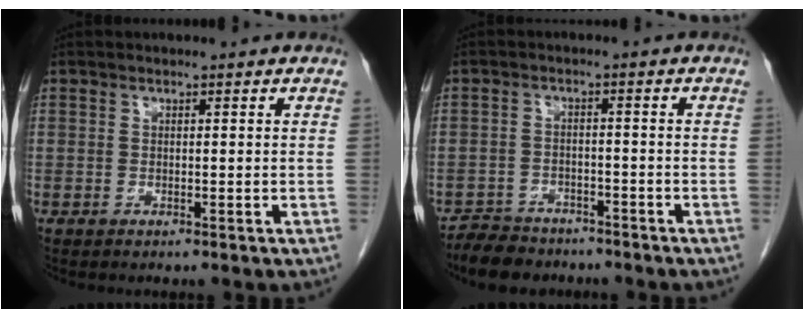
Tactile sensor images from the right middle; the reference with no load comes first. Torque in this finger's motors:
{"motor_torque": [0.67, -0.57, -0.05, 0.01]}